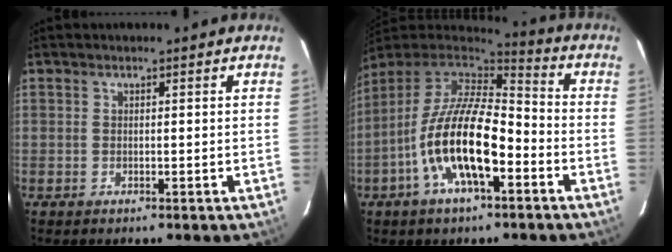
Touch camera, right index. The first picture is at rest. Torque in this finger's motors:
{"motor_torque": [1.30, -0.84, 1.05, 0.21]}